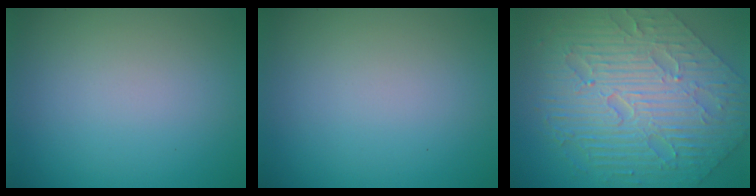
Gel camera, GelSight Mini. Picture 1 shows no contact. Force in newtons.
{"total": 0.0}
{"total": 10.5, "press": 7.2, "slide": 7.7}